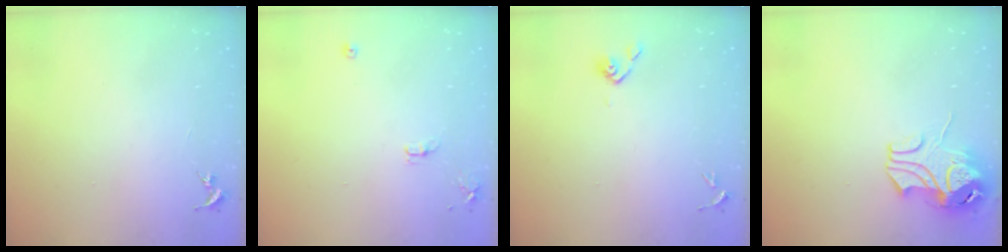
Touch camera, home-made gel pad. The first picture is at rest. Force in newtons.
{"total": 7.2, "press": 7.2, "slide": 0.8}
{"total": 4.2, "press": 4.1, "slide": 1.1}
{"total": 10.8, "press": 10.7, "slide": 1.3}